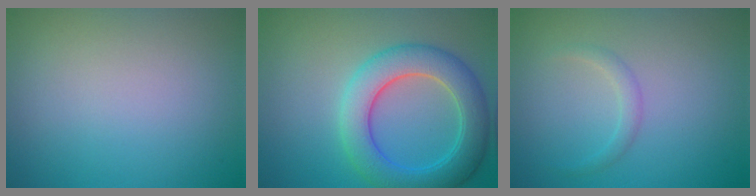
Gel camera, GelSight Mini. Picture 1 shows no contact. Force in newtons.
{"total": 6.4, "press": 6.4, "slide": 0.2}
{"total": 1.1, "press": 1.1, "slide": 0.1}